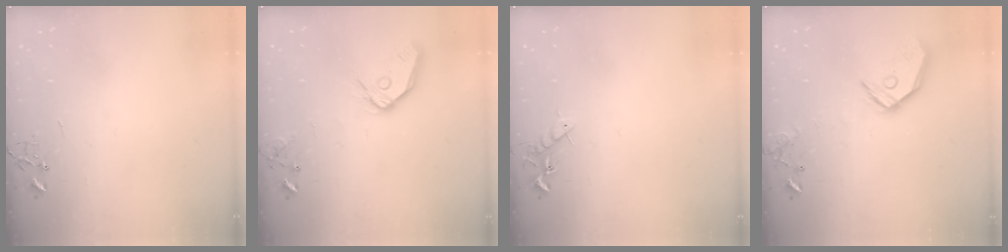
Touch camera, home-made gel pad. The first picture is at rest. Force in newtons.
{"total": 13.4, "press": 13.2, "slide": 1.8}
{"total": 7.0, "press": 6.9, "slide": 0.9}
{"total": 15.9, "press": 15.7, "slide": 2.6}